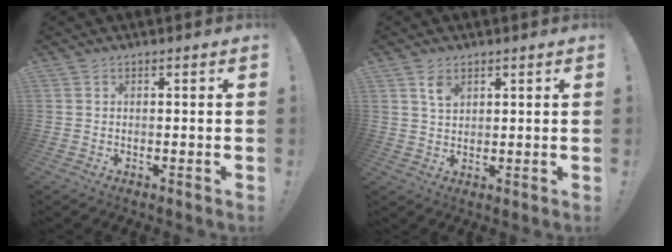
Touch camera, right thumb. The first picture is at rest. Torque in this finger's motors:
{"motor_torque": [1.18, 0.93, 0.53, -0.79, 0.00]}